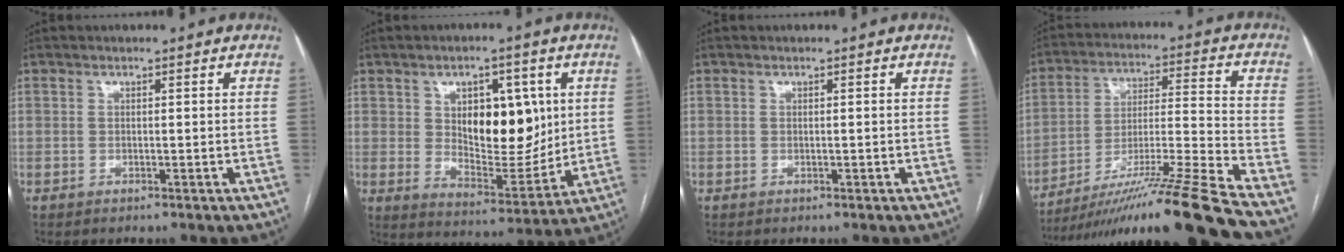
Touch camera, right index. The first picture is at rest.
{"total": 12.7, "force": [3.1, 6.2, 10.7], "torque": [-0.157, 0.001, 0.060]}
{"total": 0.0}
{"total": 22.4, "force": [-18.5, -3.1, 12.4], "torque": [-0.178, -0.023, -0.312]}